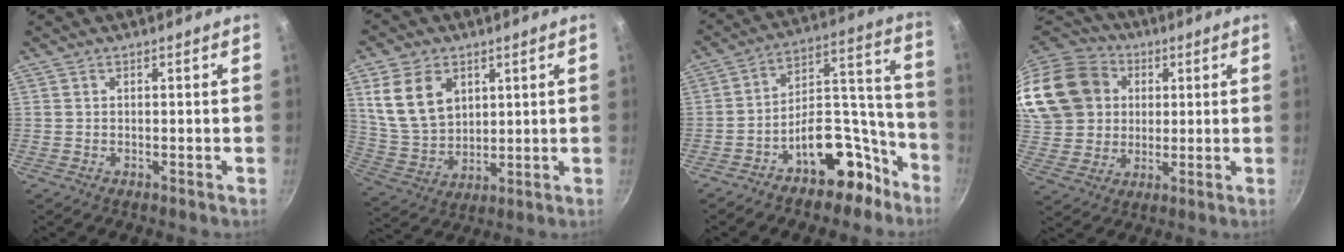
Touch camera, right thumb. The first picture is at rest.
{"total": 12.6, "force": [4.6, 8.9, 7.6], "torque": [-0.122, -0.020, 0.106]}
{"total": 15.2, "force": [-9.6, 8.1, 8.7], "torque": [-0.067, 0.126, -0.142]}
{"total": 22.3, "force": [6.3, 18.6, 10.5], "torque": [-0.222, 0.029, 0.131]}